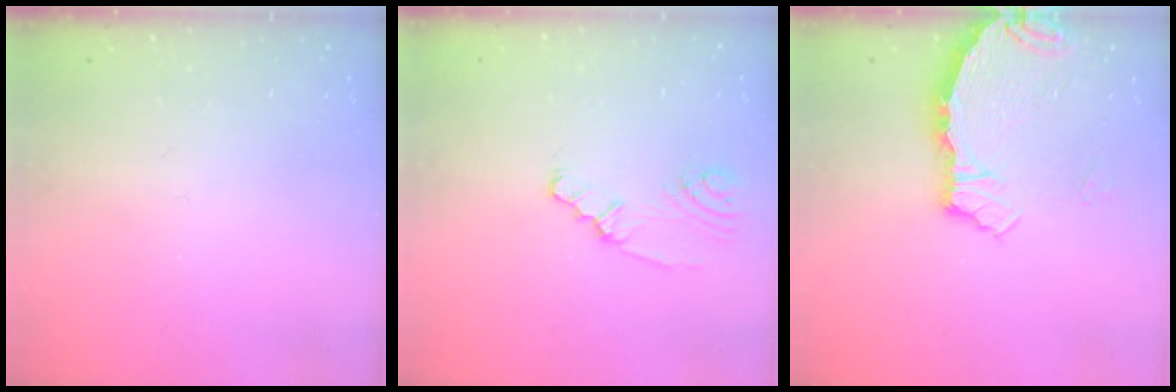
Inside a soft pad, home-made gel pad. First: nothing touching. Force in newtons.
{"total": 2.3, "press": 2.3, "slide": 0.2}
{"total": 3.7, "press": 3.7, "slide": 0.2}